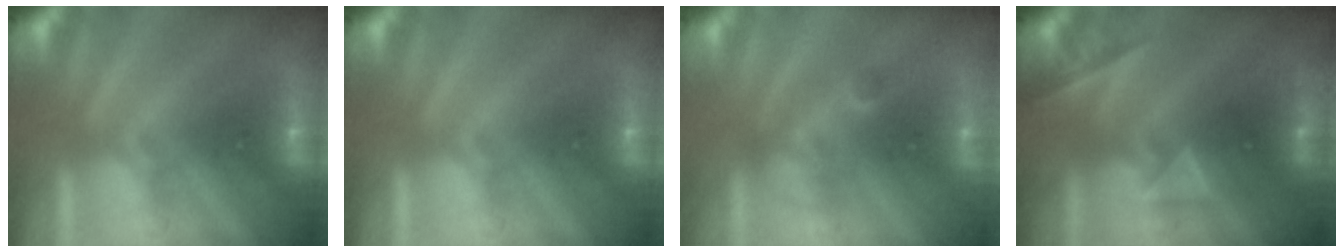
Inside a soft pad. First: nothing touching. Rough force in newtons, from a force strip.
{"total": 0.0}
{"total": 2.4}
{"total": 2.3}